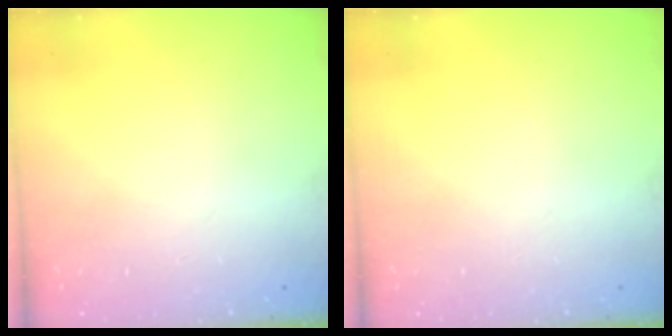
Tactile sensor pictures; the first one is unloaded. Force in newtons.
{"total": 0.0}